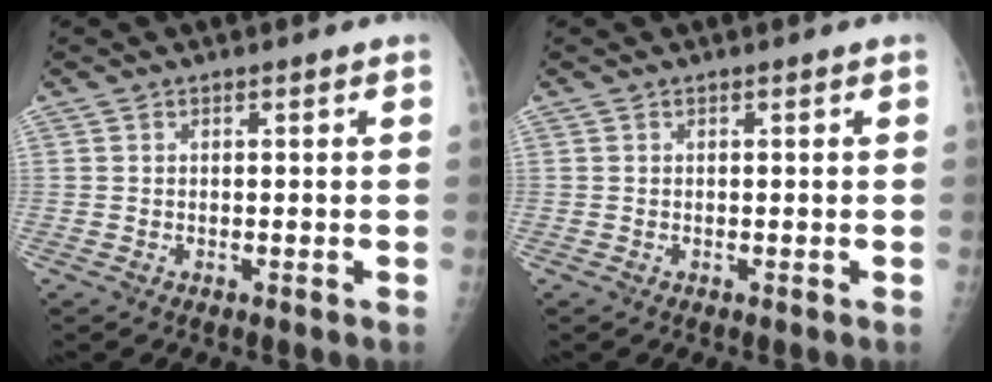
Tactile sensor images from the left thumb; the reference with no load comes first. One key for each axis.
{"total": 0.0}